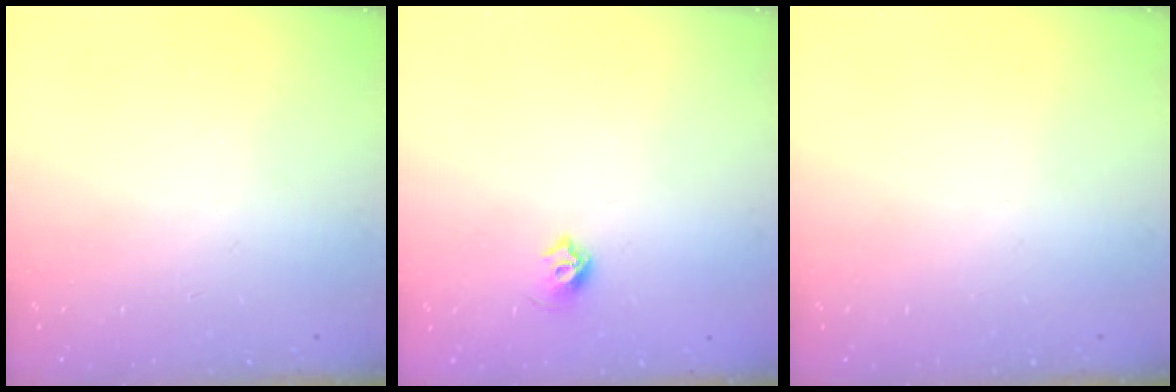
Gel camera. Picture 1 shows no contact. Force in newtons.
{"total": 5.5, "press": 5.3, "slide": 1.2}
{"total": 0.0}